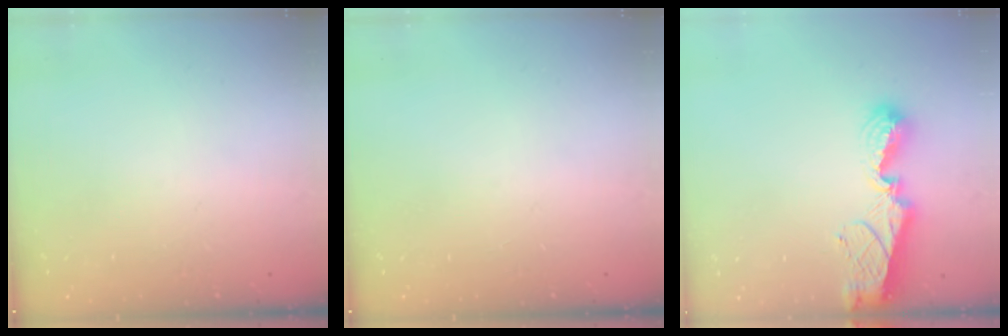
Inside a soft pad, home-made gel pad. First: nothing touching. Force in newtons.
{"total": 0.0}
{"total": 10.2, "press": 10.1, "slide": 1.1}